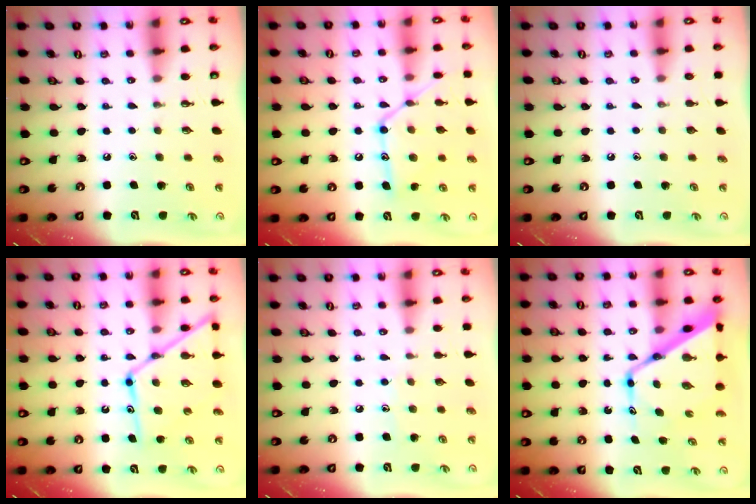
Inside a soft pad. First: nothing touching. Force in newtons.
{"total": 15.6, "press": 15.6, "slide": 1.1}
{"total": 0.0}
{"total": 16.0, "press": 15.9, "slide": 1.3}
{"total": 5.3, "press": 5.3, "slide": 0.6}
{"total": 16.2, "press": 16.1, "slide": 1.5}